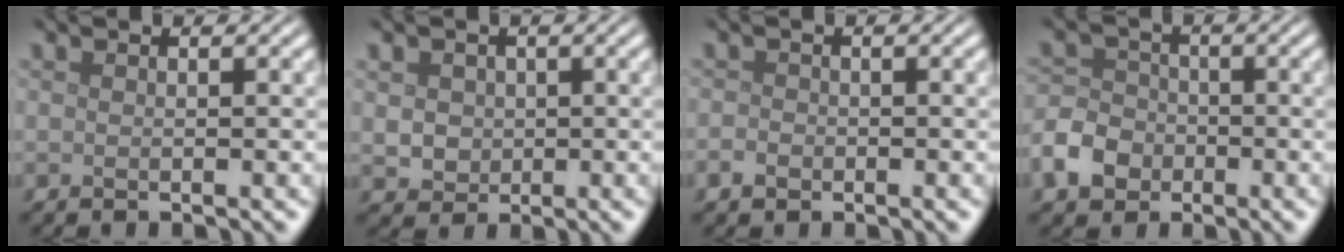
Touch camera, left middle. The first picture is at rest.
{"total": 2.8, "force": [0.6, 2.5, 1.1], "torque": [-0.024, 0.006, 0.018]}
{"total": 1.2, "force": [-0.6, 0.9, 0.5], "torque": [-0.005, 0.000, -0.015]}
{"total": 4.5, "force": [-2.1, 3.5, 1.8], "torque": [-0.040, 0.000, -0.049]}